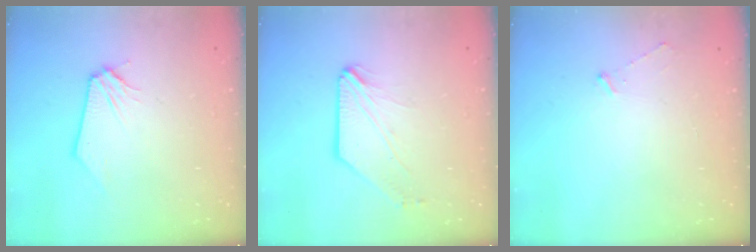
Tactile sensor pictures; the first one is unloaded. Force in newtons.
{"total": 1.3, "press": 1.3, "slide": 0.3}
{"total": 3.5, "press": 3.4, "slide": 0.4}